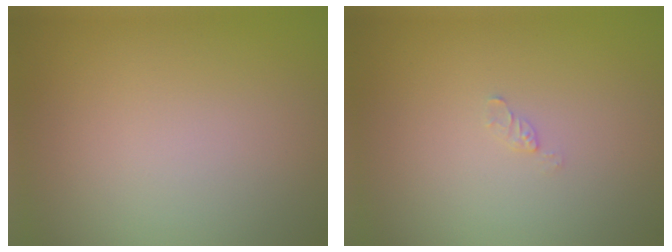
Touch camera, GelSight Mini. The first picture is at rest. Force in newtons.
{"total": 0.6, "press": 0.6, "slide": 0.1}